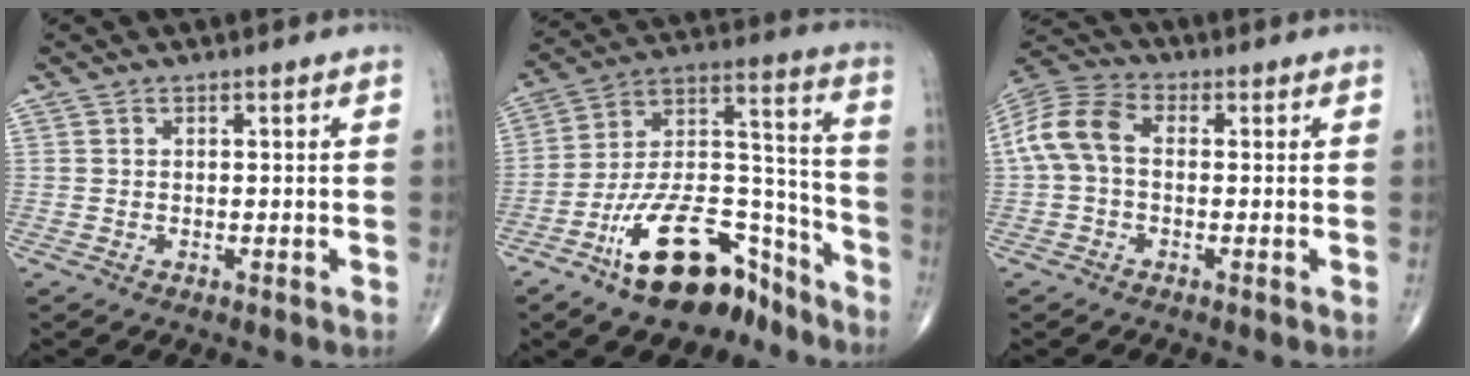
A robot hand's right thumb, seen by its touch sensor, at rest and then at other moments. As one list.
[{"total": 19.9, "force": [-13.1, 9.3, 11.7], "torque": [-0.167, 0.115, -0.220]}, {"total": 9.4, "force": [0.2, 6.1, 7.1], "torque": [-0.150, 0.028, -0.007]}]